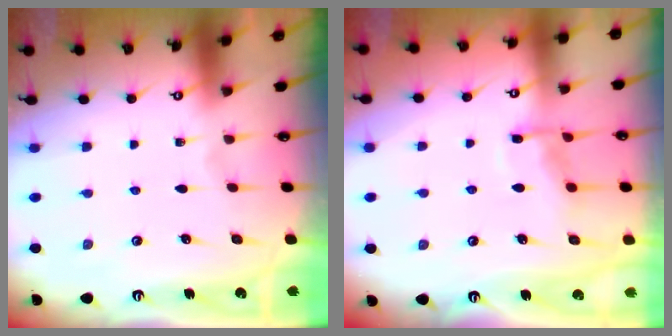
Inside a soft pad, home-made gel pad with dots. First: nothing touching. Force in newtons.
{"total": 9.1, "press": 9.0, "slide": 0.9}